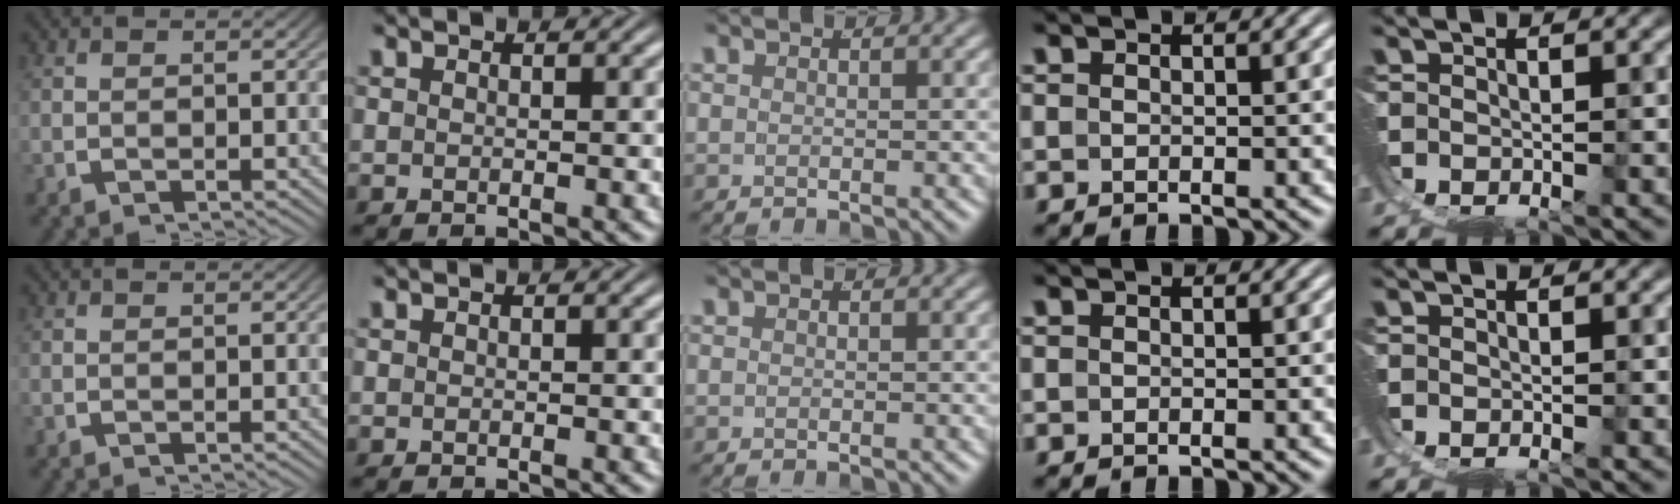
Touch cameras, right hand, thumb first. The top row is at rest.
{}